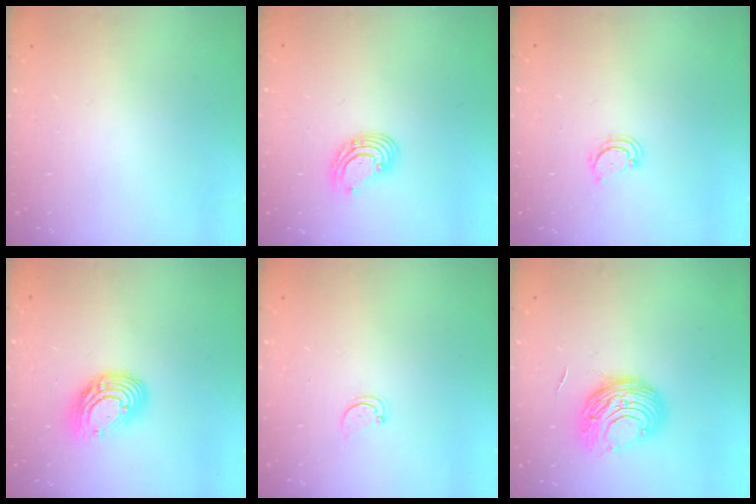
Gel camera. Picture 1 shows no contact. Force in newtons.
{"total": 5.6, "press": 5.6, "slide": 0.5}
{"total": 3.2, "press": 3.2, "slide": 0.3}
{"total": 12.0, "press": 11.9, "slide": 1.0}
{"total": 1.5, "press": 1.5, "slide": 0.3}
{"total": 10.5, "press": 10.5, "slide": 0.9}